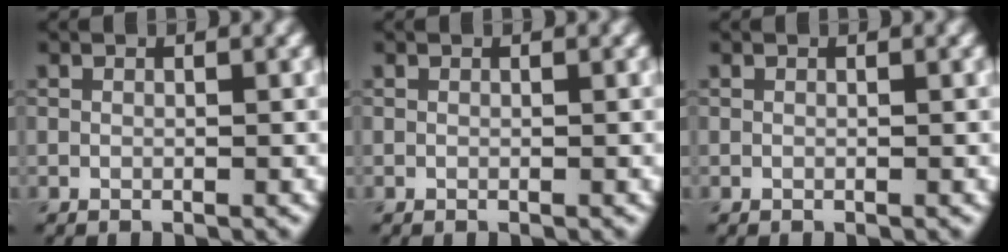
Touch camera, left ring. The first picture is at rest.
{"total": 0.0}
{"total": 0.0}